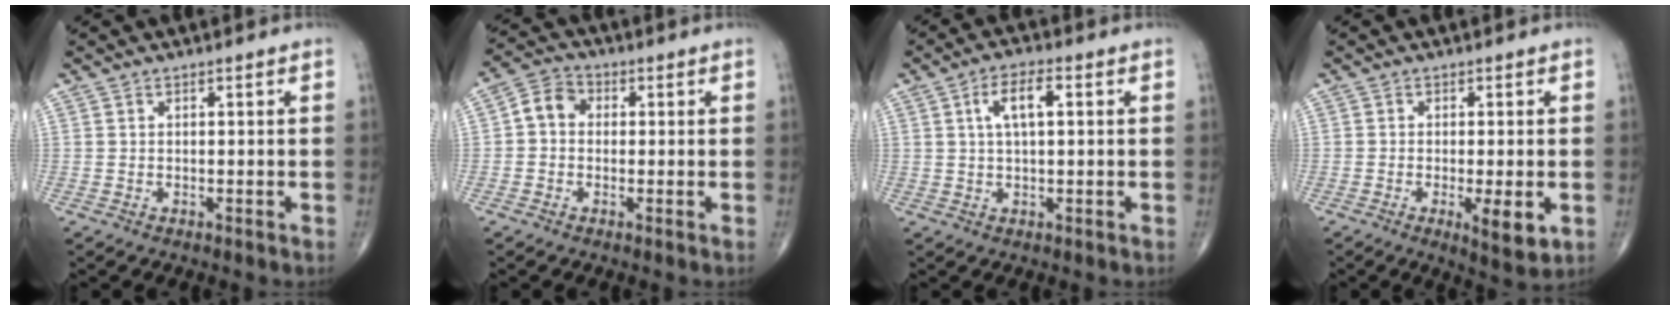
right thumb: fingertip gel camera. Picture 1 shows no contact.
{"total": 5.2, "force": [0.1, 4.3, 2.9], "torque": [-0.037, 0.018, -0.011]}
{"total": 5.9, "force": [1.5, 2.2, 5.2], "torque": [-0.094, 0.008, 0.024]}
{"total": 5.9, "force": [-1.6, 1.6, 5.5], "torque": [-0.086, -0.016, -0.025]}